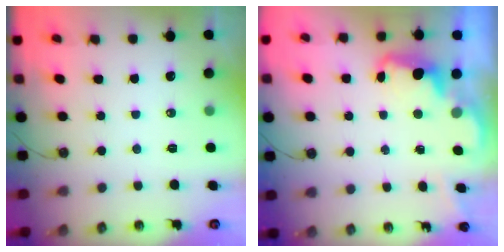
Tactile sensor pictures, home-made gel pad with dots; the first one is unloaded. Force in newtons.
{"total": 2.2, "press": 2.1, "slide": 0.7}